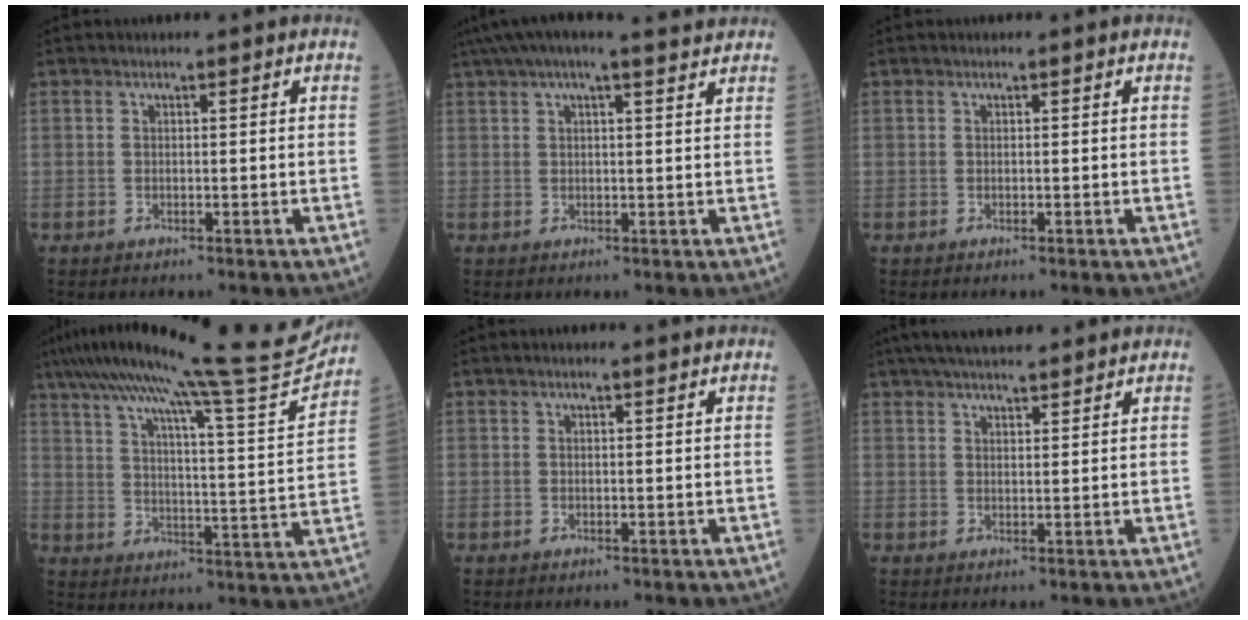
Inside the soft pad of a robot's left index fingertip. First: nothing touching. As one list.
[{"total": 10.1, "force": [8.5, 1.1, 5.3], "torque": [-0.096, 0.042, 0.114]}, {"total": 0.0}, {"total": 24.3, "force": [21.6, -1.7, 10.9], "torque": [-0.182, -0.048, 0.293]}, {"total": 1.4, "force": [1.2, -0.2, 0.6], "torque": [-0.010, 0.004, 0.018]}, {"total": 9.9, "force": [8.5, 1.6, 4.7], "torque": [-0.073, 0.032, 0.127]}]